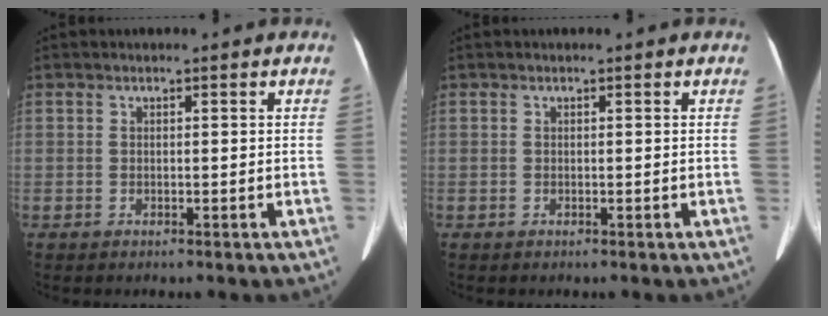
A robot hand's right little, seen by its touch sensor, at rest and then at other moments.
{"total": 0.0}